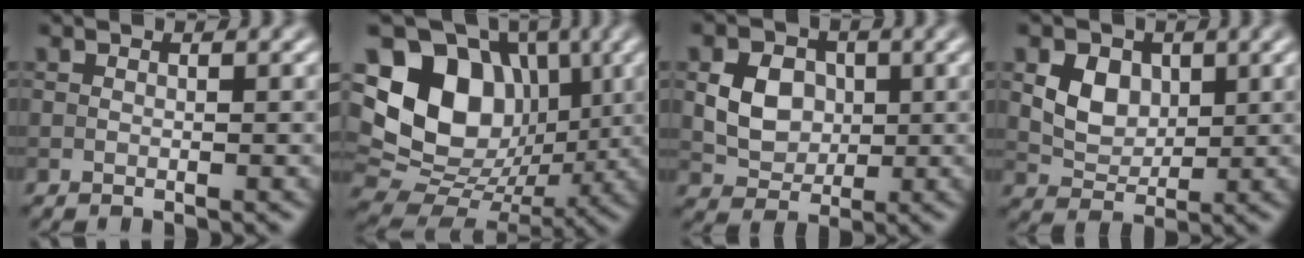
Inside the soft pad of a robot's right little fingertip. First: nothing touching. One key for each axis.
{"total": 13.5, "fx": 2.4, "fy": 10.6, "fz": 8.0, "tx": -0.146, "ty": 0.008, "tz": 0.041}
{"total": 4.3, "fx": 0.4, "fy": 3.5, "fz": 2.4, "tx": -0.050, "ty": -0.002, "tz": 0.007}
{"total": 3.8, "fx": 1.1, "fy": 3.0, "fz": 2.2, "tx": -0.048, "ty": -0.004, "tz": 0.020}